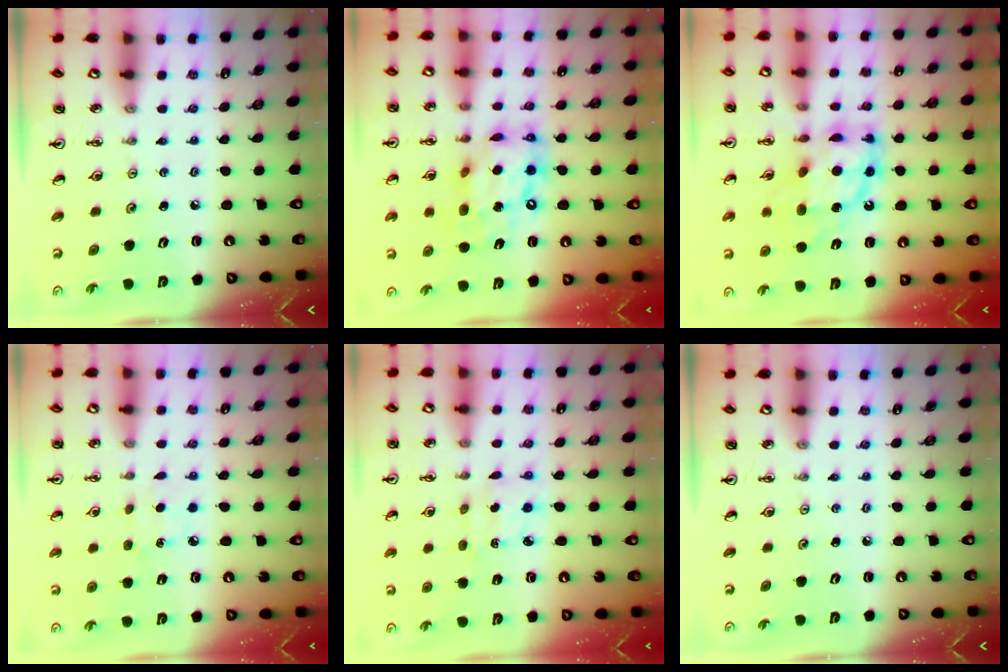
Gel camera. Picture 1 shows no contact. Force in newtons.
{"total": 14.0, "press": 14.0, "slide": 1.4}
{"total": 13.3, "press": 13.3, "slide": 1.3}
{"total": 5.7, "press": 5.7, "slide": 0.7}
{"total": 2.9, "press": 2.9, "slide": 0.6}
{"total": 0.0}